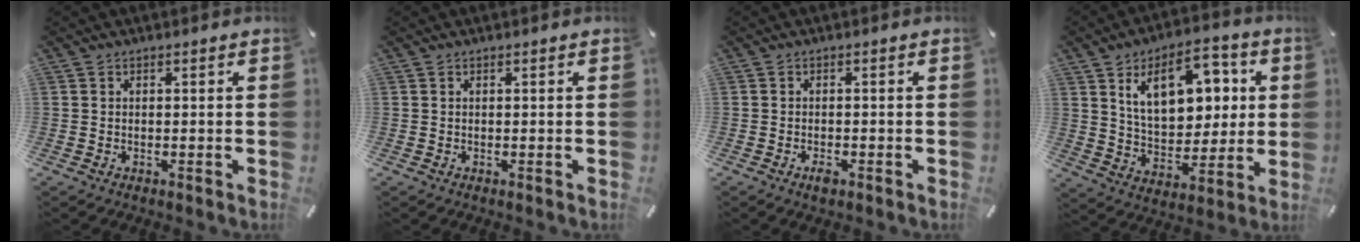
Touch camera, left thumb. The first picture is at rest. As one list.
[{"total": 0.0}, {"total": 1.8, "force": [-1.1, 0.8, 1.2], "torque": [-0.031, 0.000, -0.021]}, {"total": 16.6, "force": [7.0, 10.3, 11.0], "torque": [-0.172, -0.012, 0.124]}]